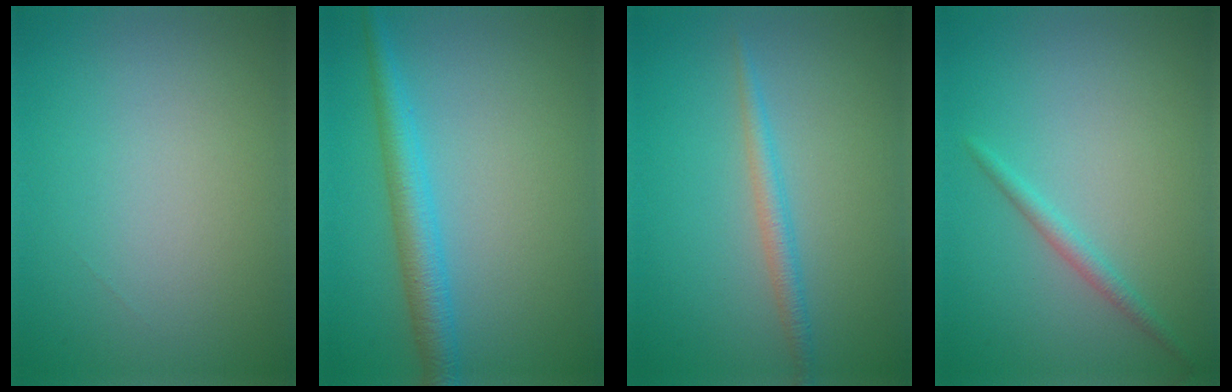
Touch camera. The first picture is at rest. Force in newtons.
{"total": 3.6, "press": 3.6, "slide": 0.1}
{"total": 1.9, "press": 1.9, "slide": 0.0}
{"total": 1.4, "press": 1.4, "slide": 0.0}